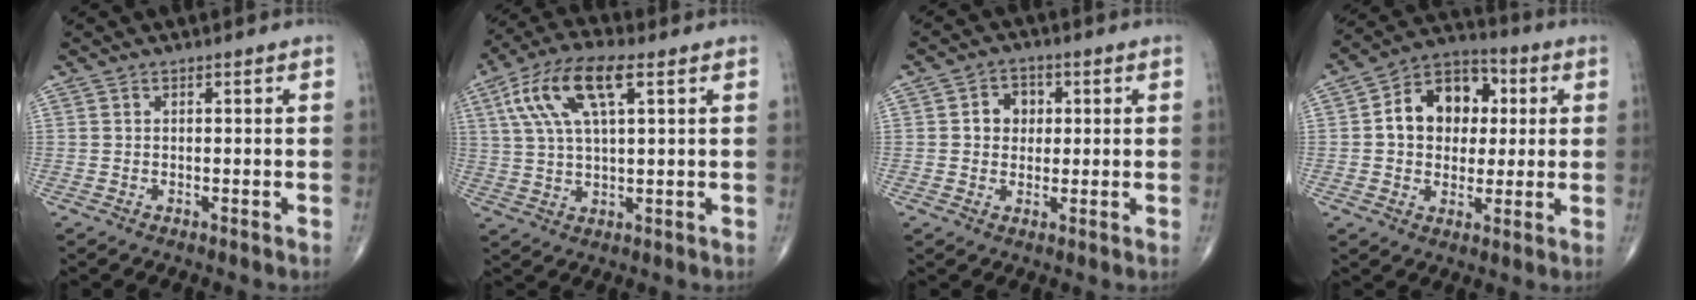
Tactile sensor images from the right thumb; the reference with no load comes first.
{"total": 13.2, "force": [4.9, 4.9, 11.2], "torque": [-0.229, 0.013, 0.089]}
{"total": 4.9, "force": [0.8, 4.2, 2.4], "torque": [-0.008, 0.006, 0.008]}
{"total": 12.4, "force": [1.9, 9.7, 7.4], "torque": [-0.067, 0.014, 0.023]}